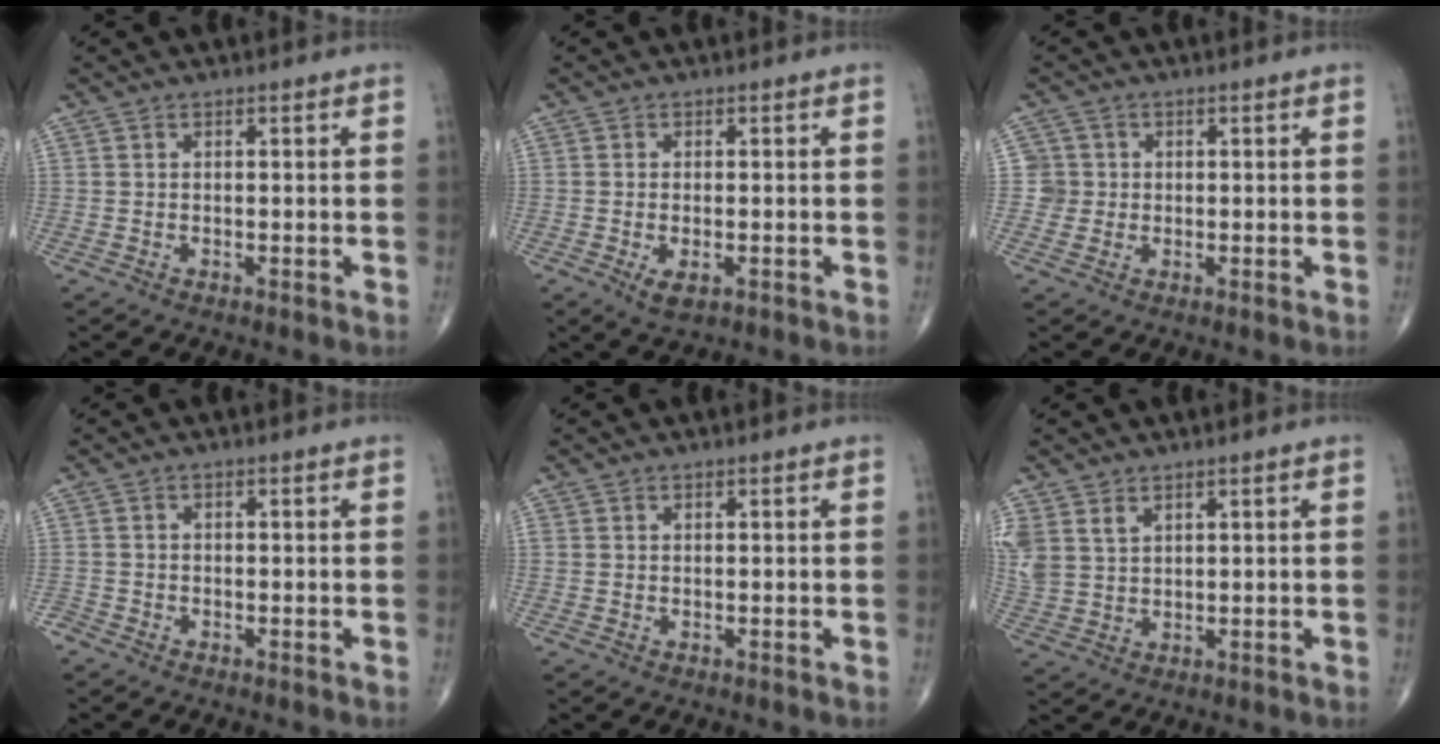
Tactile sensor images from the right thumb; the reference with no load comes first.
{"total": 3.5, "force": [-1.2, 1.6, 2.8], "torque": [-0.051, -0.005, -0.016]}
{"total": 2.9, "force": [0.0, 2.9, -0.2], "torque": [0.028, 0.008, -0.004]}
{"total": 1.4, "force": [-1.2, 0.7, 0.0], "torque": [0.003, -0.001, -0.026]}
{"total": 0.6, "force": [0.2, 0.5, 0.2], "torque": [-0.001, 0.003, 0.004]}
{"total": 7.4, "force": [3.7, 5.2, 3.8], "torque": [-0.091, -0.003, 0.089]}